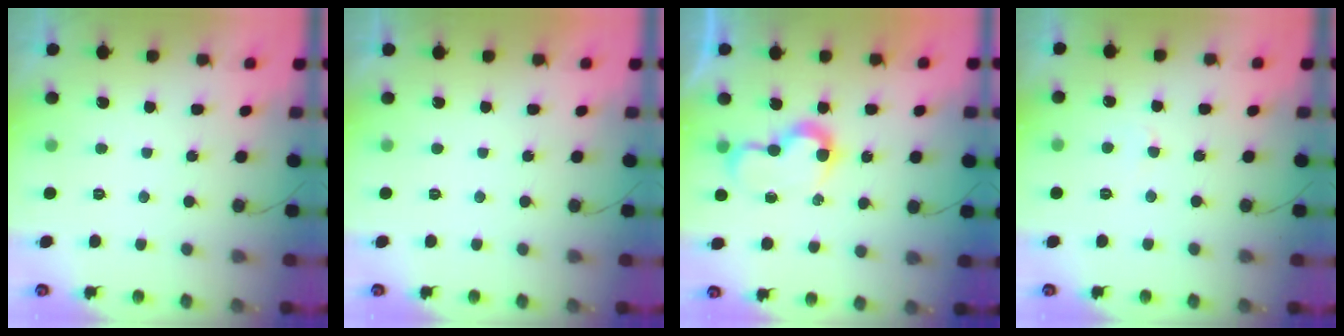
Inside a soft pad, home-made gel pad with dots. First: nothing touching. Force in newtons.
{"total": 1.7, "press": 1.7, "slide": 0.1}
{"total": 7.0, "press": 7.0, "slide": 0.1}
{"total": 2.7, "press": 2.7, "slide": 0.2}